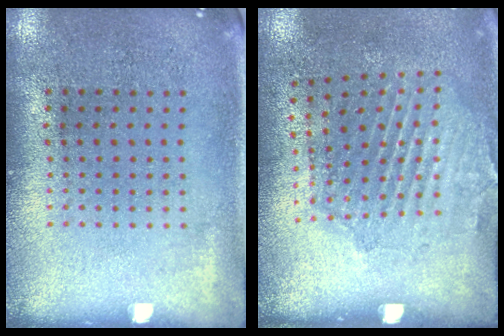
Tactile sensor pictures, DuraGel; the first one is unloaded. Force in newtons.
{"total": 1.9, "press": 1.3, "slide": 1.4}